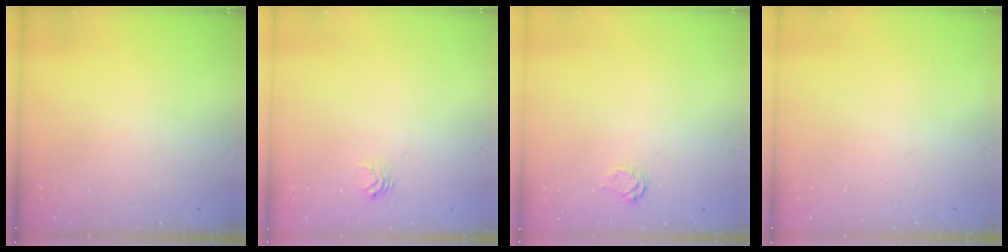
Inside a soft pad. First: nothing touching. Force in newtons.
{"total": 3.0, "press": 3.0, "slide": 0.4}
{"total": 3.4, "press": 3.4, "slide": 0.4}
{"total": 0.0}